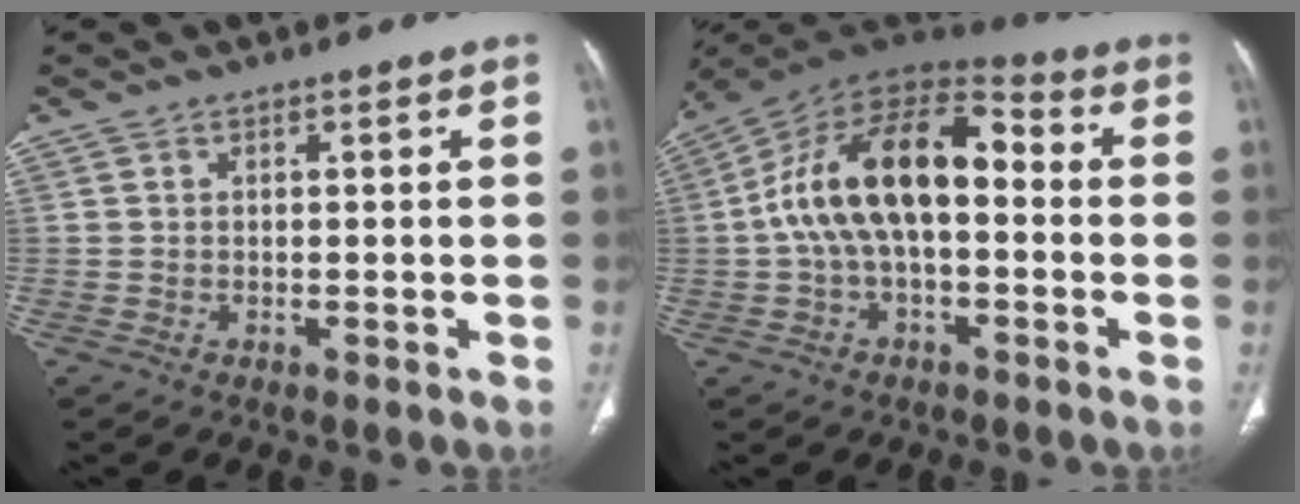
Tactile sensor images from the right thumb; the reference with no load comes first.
{"total": 18.2, "force": [0.1, 9.5, 15.5], "torque": [-0.267, 0.049, -0.008]}